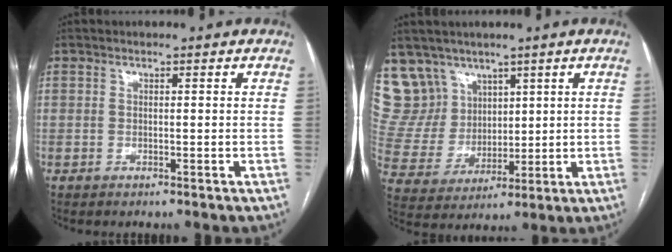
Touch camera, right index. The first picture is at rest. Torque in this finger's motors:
{"motor_torque": [-0.44, 0.63, 0.01, -0.01]}